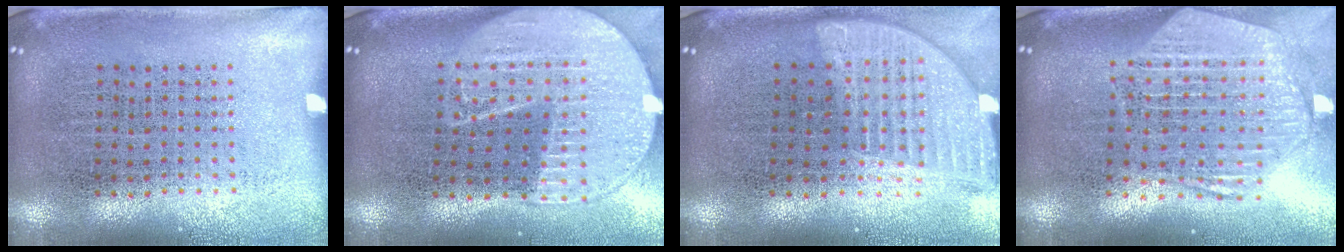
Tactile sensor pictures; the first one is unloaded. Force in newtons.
{"total": 2.1, "press": 1.9, "slide": 1.0}
{"total": 1.9, "press": 1.5, "slide": 1.2}
{"total": 2.7, "press": 2.2, "slide": 1.5}